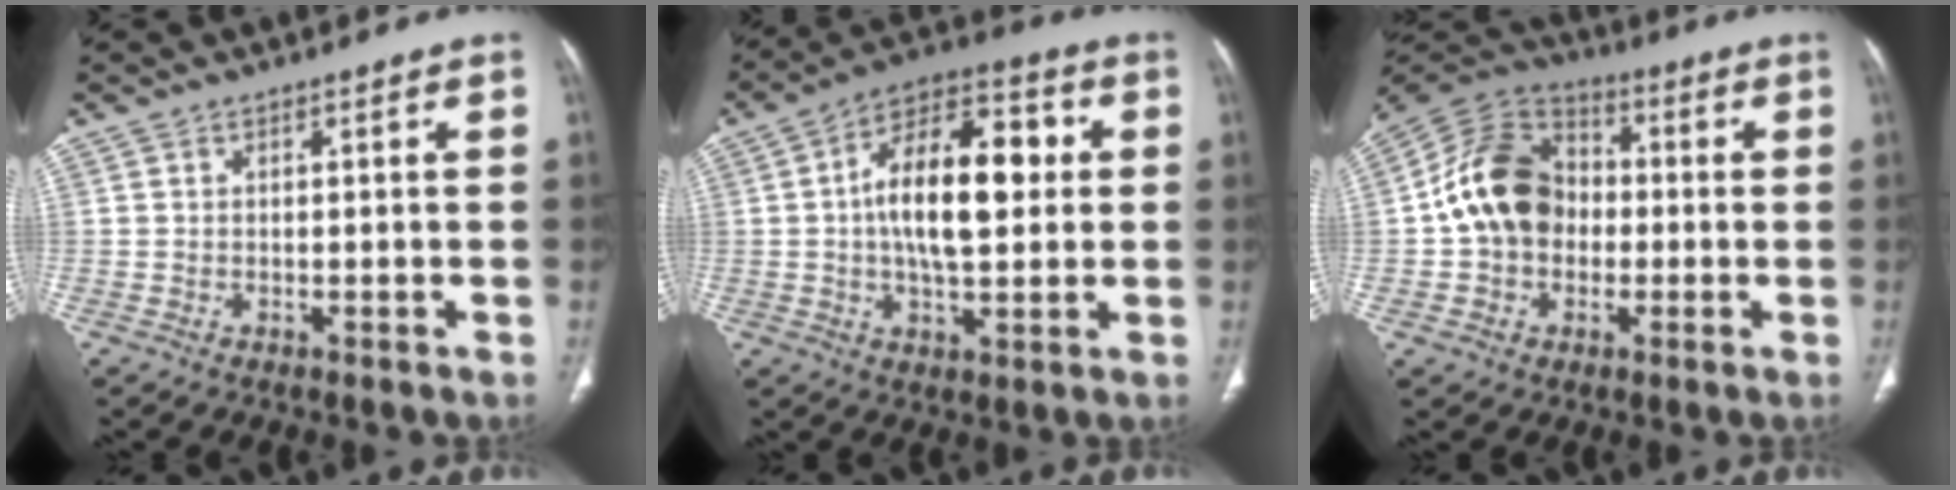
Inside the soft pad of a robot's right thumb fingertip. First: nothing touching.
{"total": 17.1, "force": [1.7, 8.3, 14.9], "torque": [-0.232, 0.024, 0.021]}
{"total": 14.9, "force": [-0.5, 11.6, 9.3], "torque": [-0.149, 0.034, -0.021]}